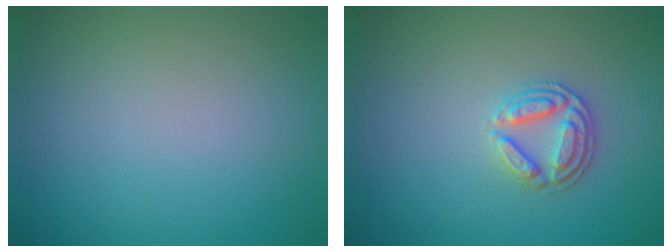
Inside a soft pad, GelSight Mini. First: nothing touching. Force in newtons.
{"total": 2.7, "press": 2.6, "slide": 0.9}